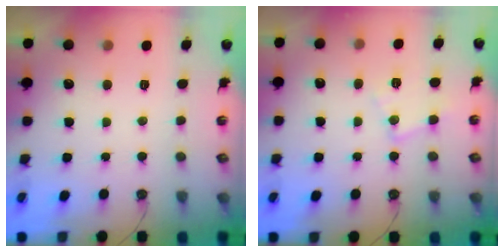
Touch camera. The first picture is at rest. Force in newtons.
{"total": 8.3, "press": 8.3, "slide": 0.6}